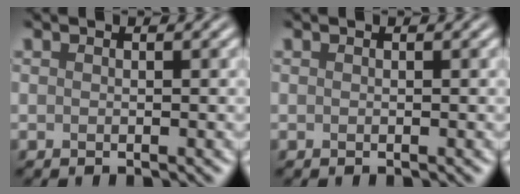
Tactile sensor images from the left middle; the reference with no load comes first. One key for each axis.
{"total": 0.0}